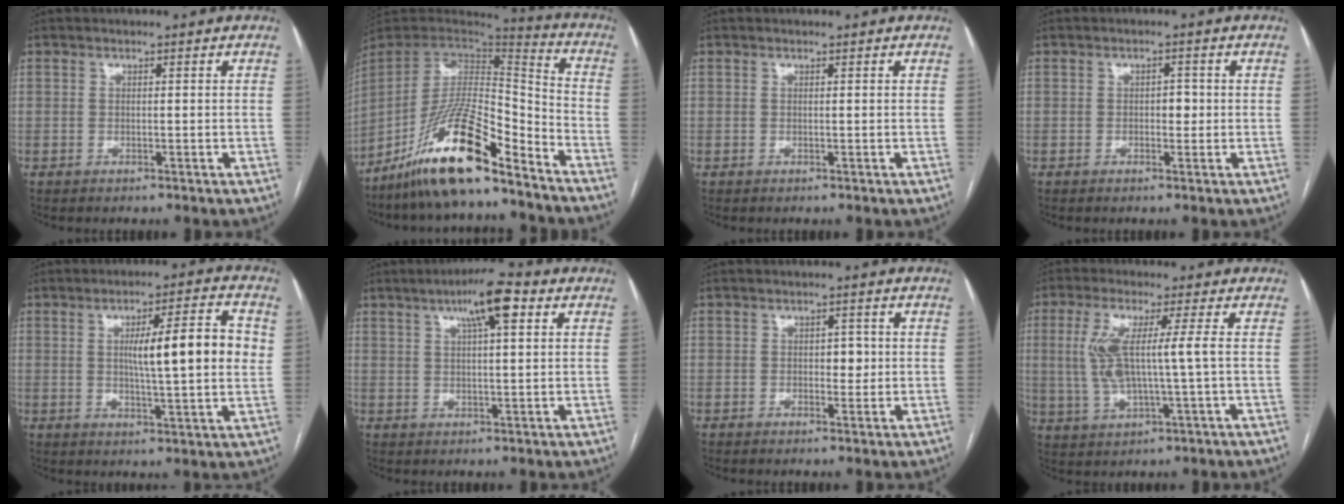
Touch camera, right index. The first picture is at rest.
{"total": 17.5, "force": [-12.5, 2.9, 11.9], "torque": [-0.230, -0.001, -0.226]}
{"total": 0.0}
{"total": 2.0, "force": [0.0, 1.2, 1.6], "torque": [-0.020, 0.006, 0.000]}
{"total": 12.0, "force": [1.7, 1.1, 11.8], "torque": [-0.174, 0.012, 0.025]}
{"total": 7.6, "force": [3.6, 1.1, 6.6], "torque": [-0.114, 0.014, 0.055]}
{"total": 2.5, "force": [0.2, 1.5, 2.0], "torque": [-0.025, 0.006, 0.005]}
{"total": 8.5, "force": [0.7, 0.5, 8.5], "torque": [-0.184, 0.003, 0.016]}